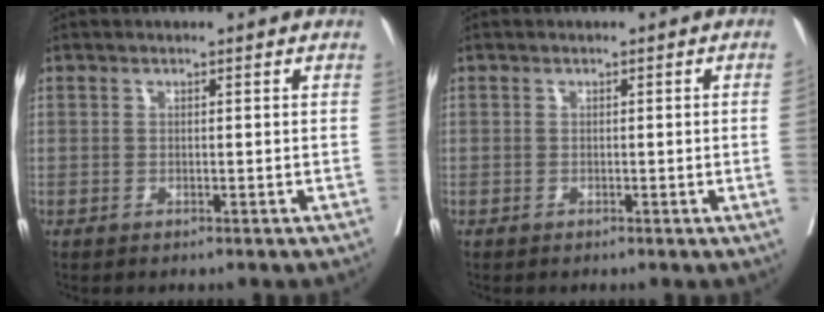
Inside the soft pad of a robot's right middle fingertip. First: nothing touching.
{"total": 1.0, "force": [-0.2, -0.4, 1.0], "torque": [-0.012, -0.001, -0.001]}